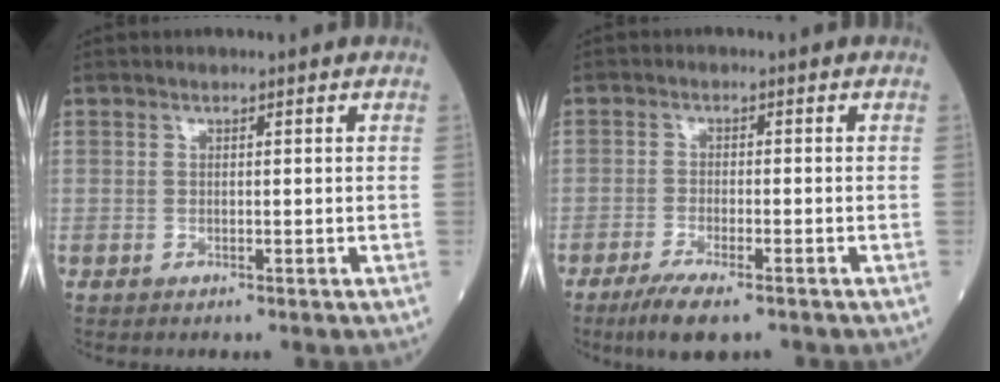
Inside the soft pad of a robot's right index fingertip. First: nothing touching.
{"total": 6.6, "force": [-4.8, 1.3, 4.3], "torque": [-0.074, -0.015, -0.077]}